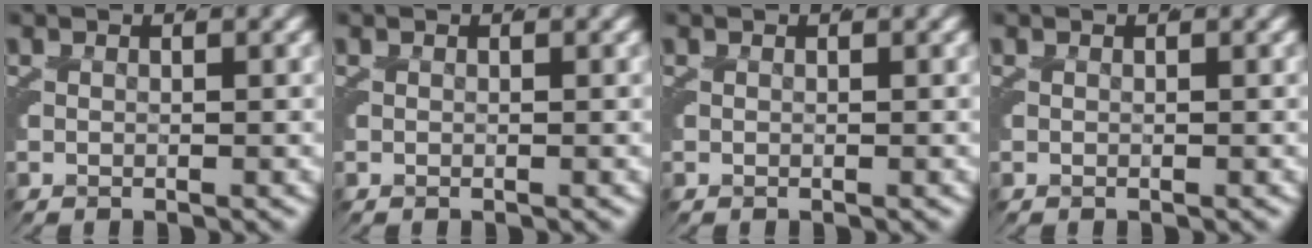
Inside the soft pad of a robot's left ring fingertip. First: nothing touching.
{"total": 0.0}
{"total": 0.0}
{"total": 0.0}